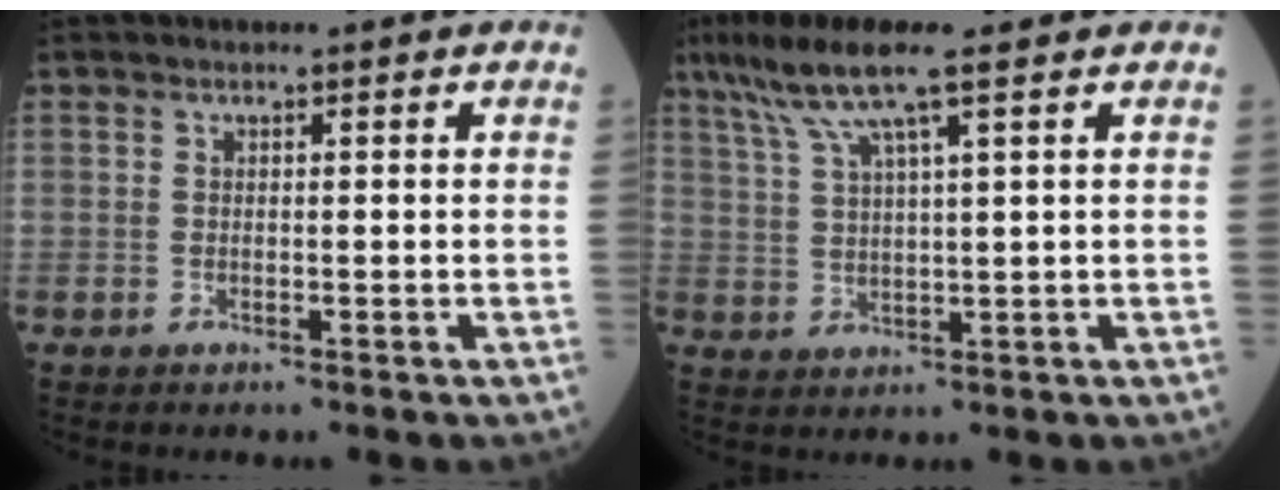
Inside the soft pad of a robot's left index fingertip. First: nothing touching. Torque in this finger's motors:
{"motor_torque": [1.20, -0.93, 0.47, 0.06]}